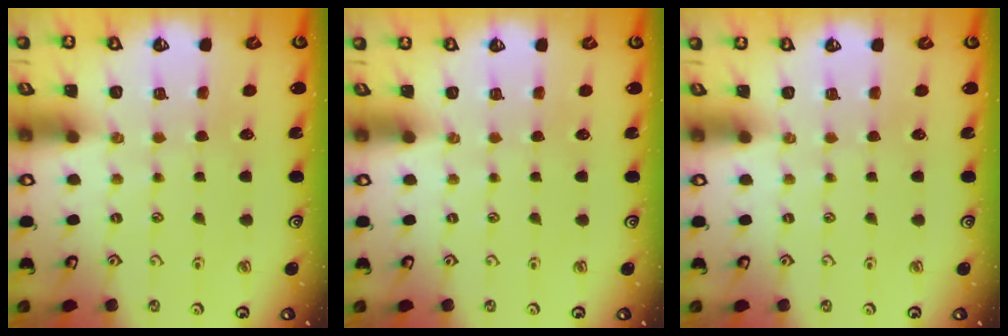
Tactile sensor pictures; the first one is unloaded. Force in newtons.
{"total": 0.0}
{"total": 0.0}